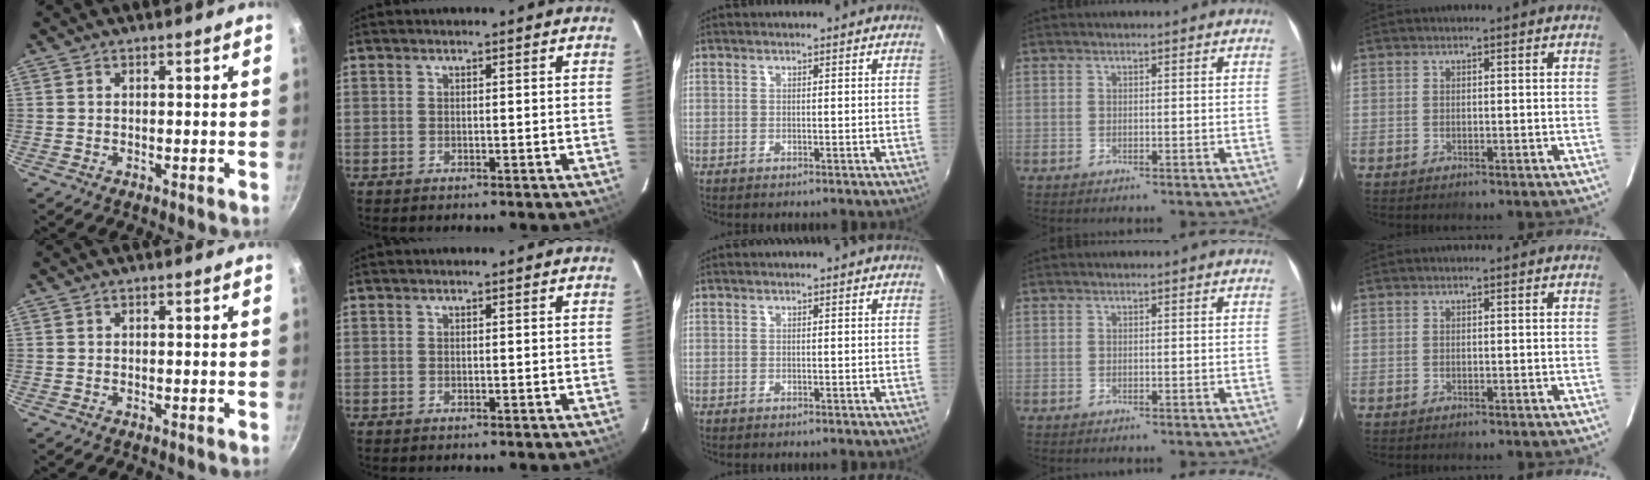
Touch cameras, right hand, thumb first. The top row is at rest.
{}